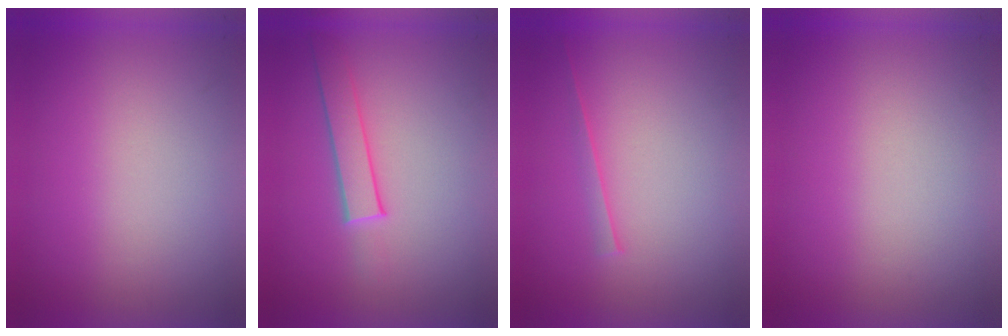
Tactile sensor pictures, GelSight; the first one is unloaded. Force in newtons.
{"total": 1.9}
{"total": 1.7}
{"total": 0.0}